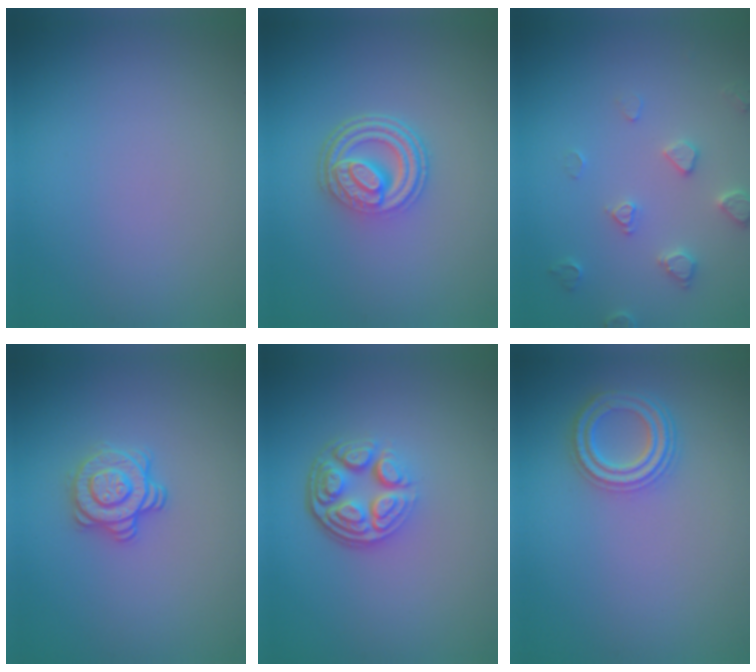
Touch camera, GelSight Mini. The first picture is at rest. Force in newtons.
{"total": 4.8, "press": 3.4, "slide": 3.3}
{"total": 2.5, "press": 2.4, "slide": 0.5}
{"total": 2.9, "press": 2.5, "slide": 1.4}
{"total": 4.9, "press": 3.4, "slide": 3.5}
{"total": 3.7, "press": 3.4, "slide": 1.5}